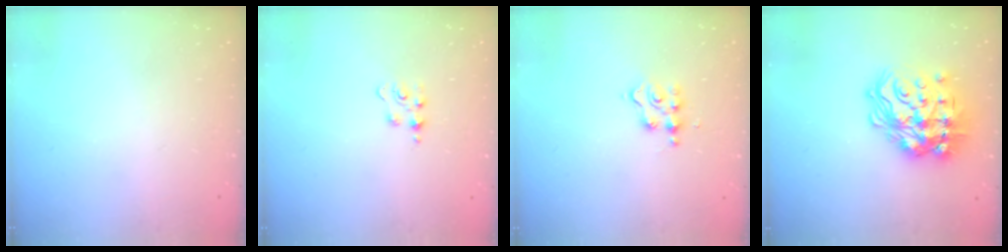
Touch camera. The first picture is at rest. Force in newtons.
{"total": 2.8, "press": 2.8, "slide": 0.4}
{"total": 3.3, "press": 3.3, "slide": 0.2}
{"total": 22.3, "press": 22.2, "slide": 1.4}